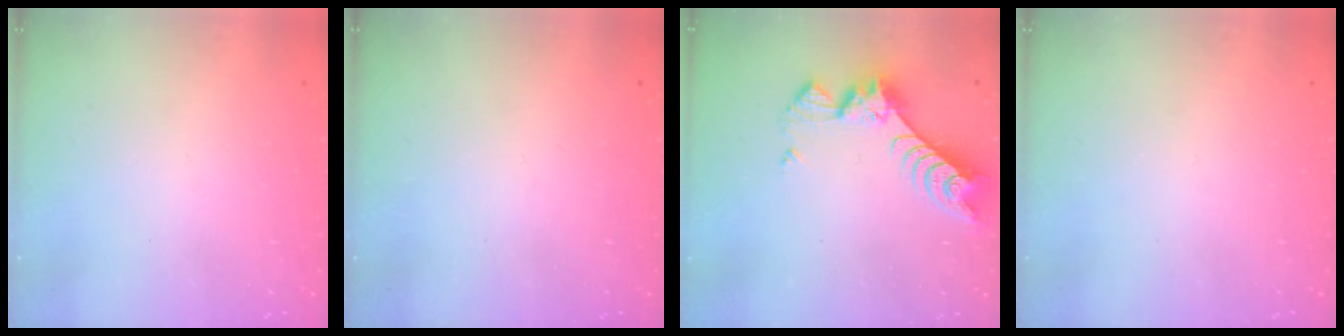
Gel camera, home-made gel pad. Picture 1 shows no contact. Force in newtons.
{"total": 0.0}
{"total": 8.0, "press": 8.0, "slide": 0.8}
{"total": 0.0}